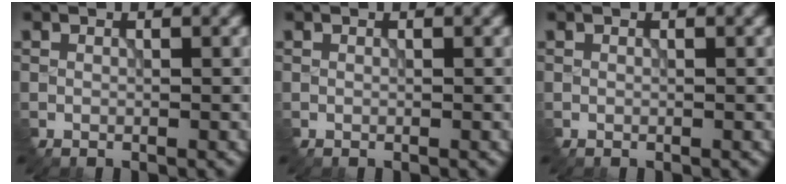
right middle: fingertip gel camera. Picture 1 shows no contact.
{"total": 0.0}
{"total": 0.0}